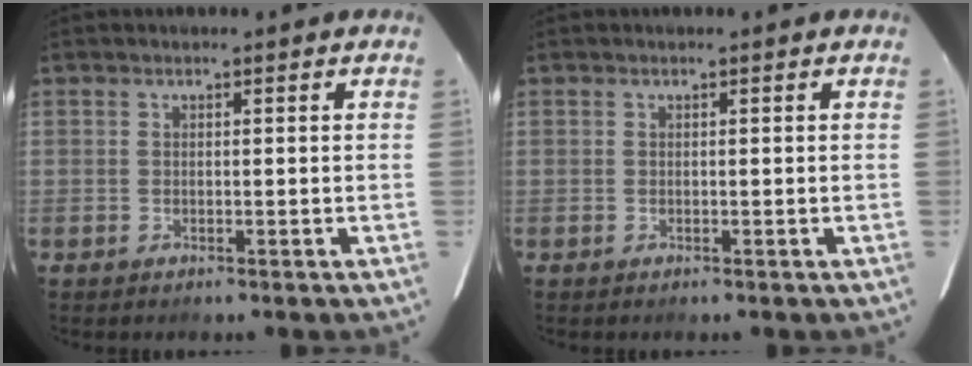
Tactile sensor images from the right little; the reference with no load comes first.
{"total": 0.0}